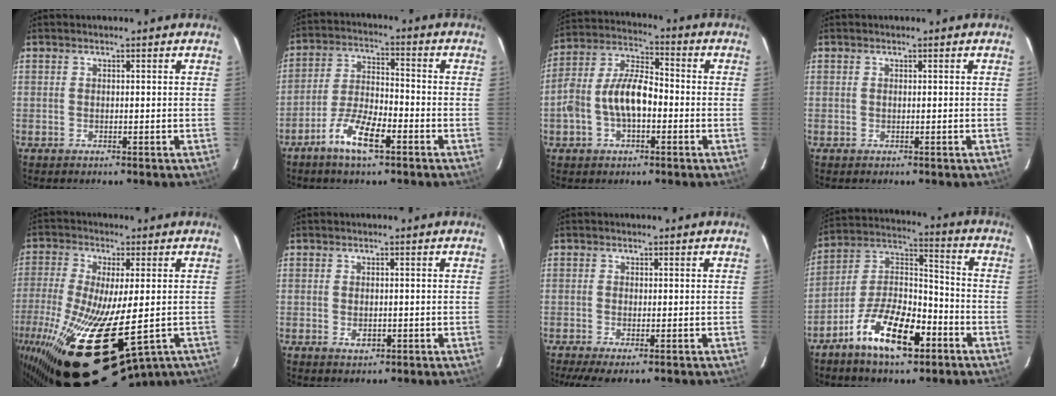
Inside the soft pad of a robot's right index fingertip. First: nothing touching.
{"total": 9.1, "force": [-5.5, 2.6, 6.8], "torque": [-0.145, -0.001, -0.104]}
{"total": 10.5, "force": [-2.5, 5.6, 8.6], "torque": [-0.180, 0.020, -0.046]}
{"total": 0.0}
{"total": 29.1, "force": [-12.0, 11.3, 24.0], "torque": [-0.483, -0.094, -0.179]}
{"total": 2.2, "force": [-0.6, 1.5, 1.5], "torque": [-0.027, -0.004, -0.008]}
{"total": 4.5, "force": [-2.9, 0.7, 3.4], "torque": [-0.076, -0.018, -0.048]}
{"total": 15.4, "force": [-8.4, 6.3, 11.3], "torque": [-0.214, 0.011, -0.146]}